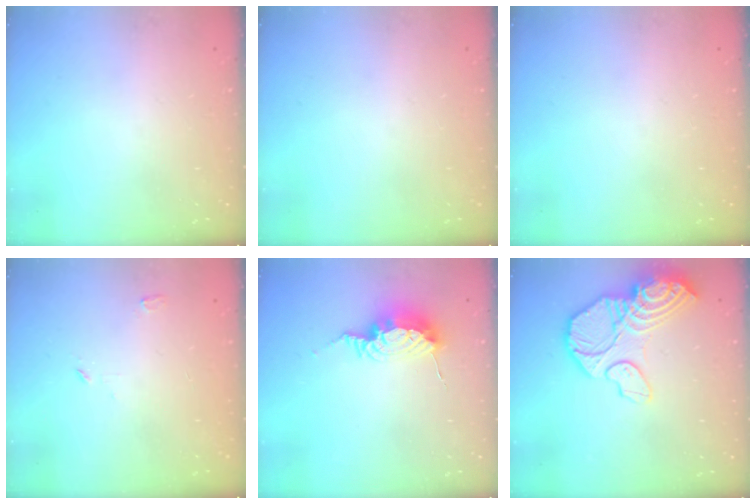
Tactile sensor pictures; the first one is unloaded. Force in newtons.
{"total": 0.0}
{"total": 0.0}
{"total": 2.8, "press": 2.8, "slide": 0.2}
{"total": 8.6, "press": 8.6, "slide": 0.9}
{"total": 19.3, "press": 19.2, "slide": 2.0}